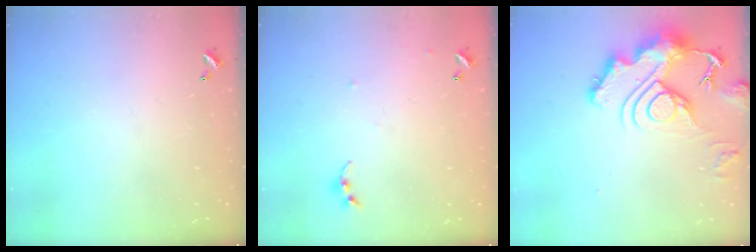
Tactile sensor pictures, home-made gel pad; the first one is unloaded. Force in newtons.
{"total": 5.1, "press": 5.0, "slide": 0.5}
{"total": 16.4, "press": 16.3, "slide": 1.5}